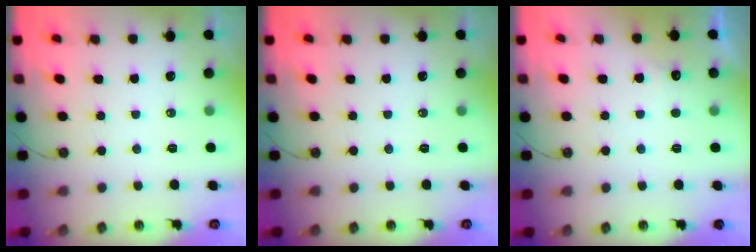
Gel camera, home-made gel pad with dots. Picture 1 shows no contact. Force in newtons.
{"total": 0.0}
{"total": 4.5, "press": 4.4, "slide": 1.2}